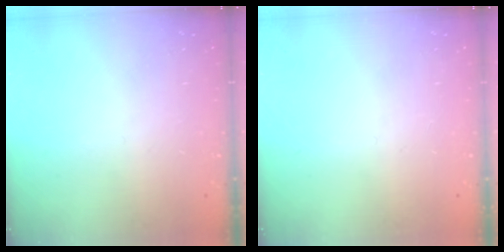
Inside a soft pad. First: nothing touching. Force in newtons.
{"total": 0.0}